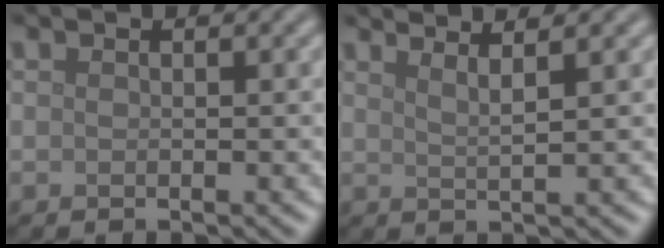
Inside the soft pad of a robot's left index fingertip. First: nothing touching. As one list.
[{"total": 3.2, "force": [2.5, 0.8, 1.9], "torque": [-0.010, 0.014, 0.014]}]